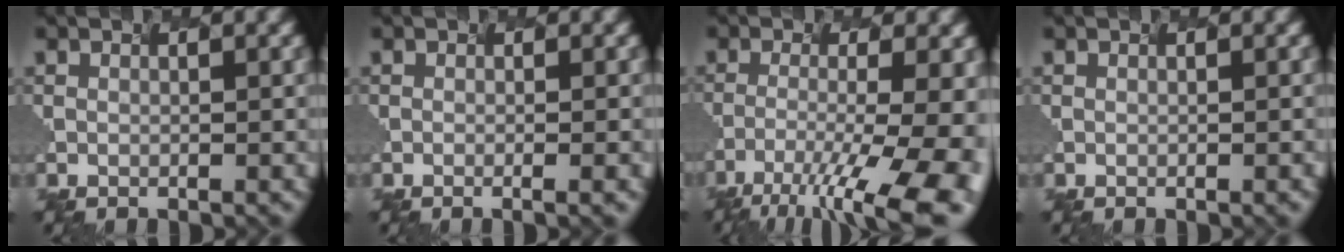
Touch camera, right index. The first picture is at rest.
{"total": 1.7, "force": [-0.6, 0.4, 1.6], "torque": [-0.012, 0.004, -0.003]}
{"total": 10.8, "force": [-6.9, 1.9, 8.1], "torque": [-0.160, -0.017, -0.074]}
{"total": 0.8, "force": [-0.1, 0.3, 0.7], "torque": [0.000, 0.009, 0.002]}